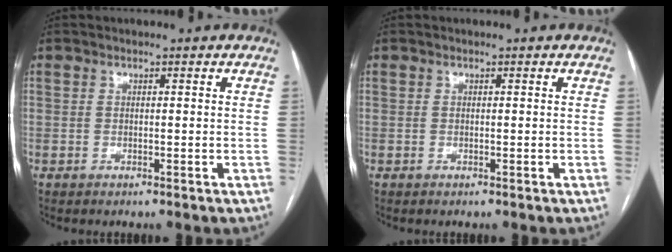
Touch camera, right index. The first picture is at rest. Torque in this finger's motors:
{"motor_torque": [0.00, 0.00, 0.00, 0.00]}